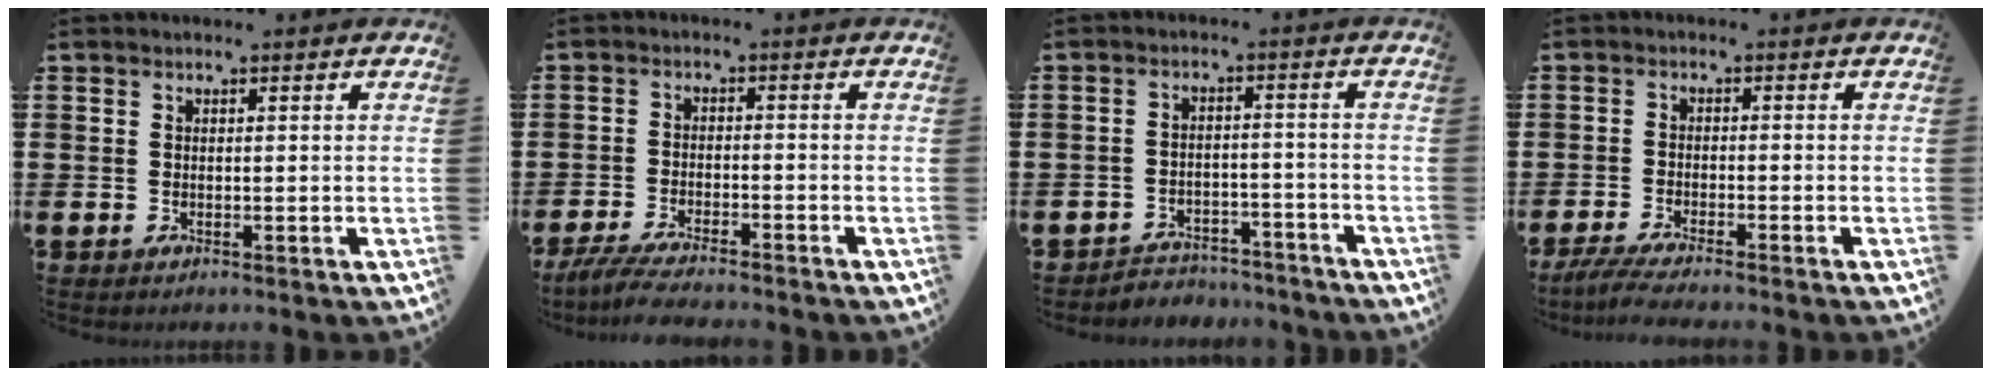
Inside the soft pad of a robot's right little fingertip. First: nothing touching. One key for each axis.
{"total": 3.5, "fx": -3.3, "fy": 0.1, "fz": 1.3, "tx": -0.036, "ty": -0.006, "tz": -0.066}
{"total": 3.1, "fx": -3.0, "fy": 0.7, "fz": -0.2, "tx": -0.004, "ty": 0.006, "tz": -0.066}
{"total": 2.7, "fx": -2.3, "fy": -0.1, "fz": 1.5, "tx": -0.030, "ty": -0.005, "tz": -0.044}